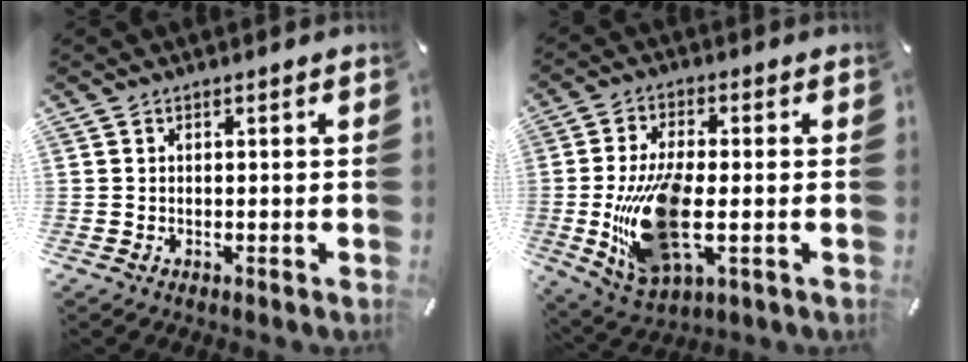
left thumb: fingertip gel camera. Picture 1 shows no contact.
{"total": 17.1, "force": [-2.0, 8.3, 14.8], "torque": [-0.299, -0.015, -0.025]}